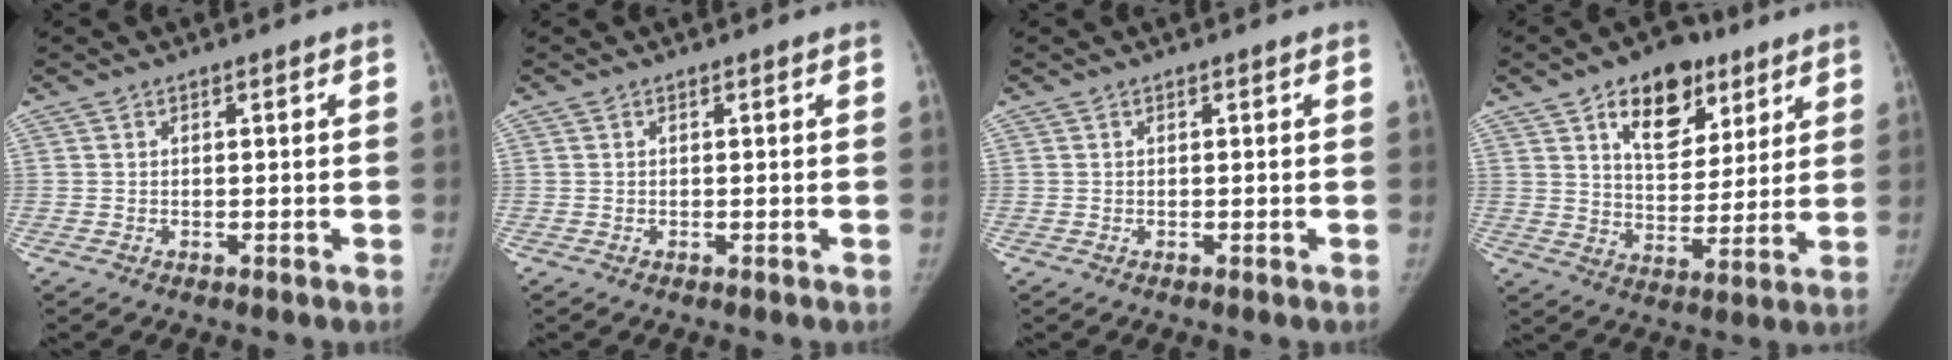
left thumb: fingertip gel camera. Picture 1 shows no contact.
{"total": 0.0}
{"total": 0.0}
{"total": 14.3, "force": [7.8, 8.5, 8.4], "torque": [-0.084, -0.034, 0.124]}